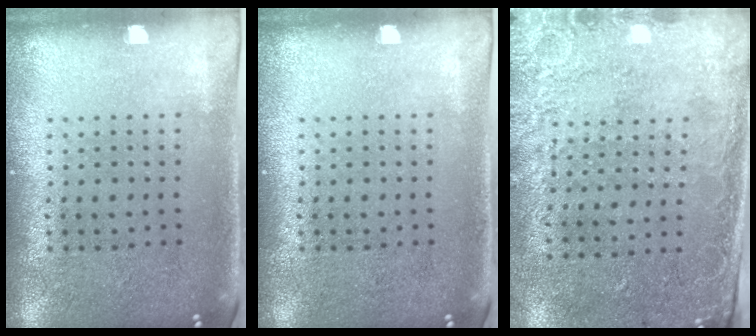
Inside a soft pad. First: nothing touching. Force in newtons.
{"total": 0.0}
{"total": 2.5, "press": 1.9, "slide": 1.6}